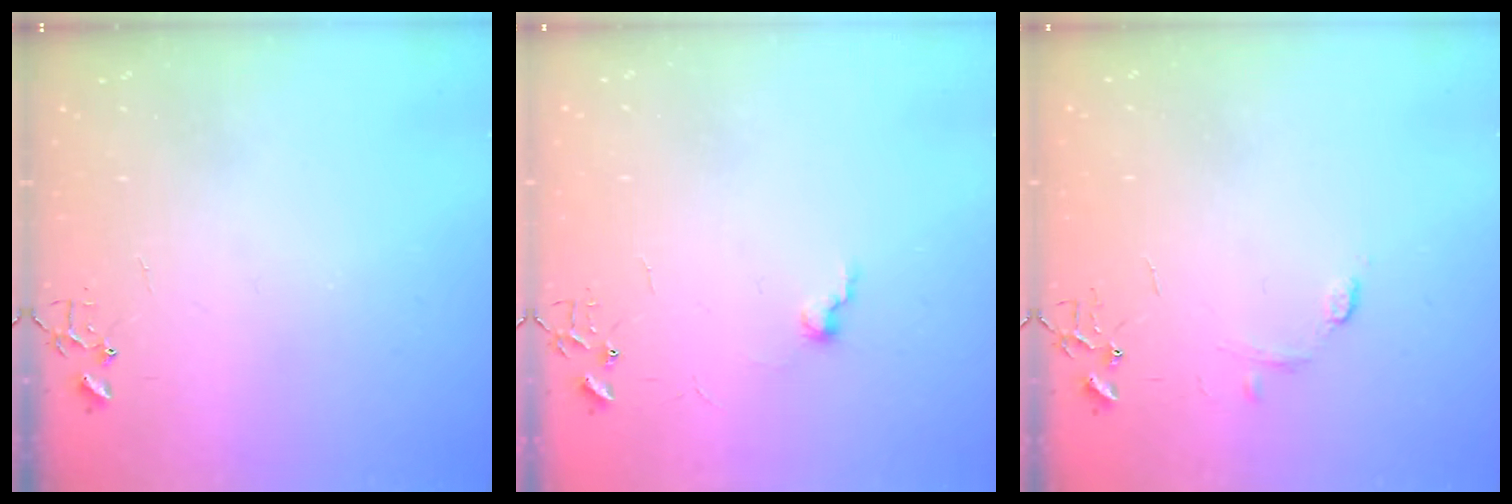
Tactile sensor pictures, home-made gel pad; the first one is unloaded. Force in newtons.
{"total": 6.8, "press": 6.8, "slide": 0.8}
{"total": 6.6, "press": 6.6, "slide": 0.9}